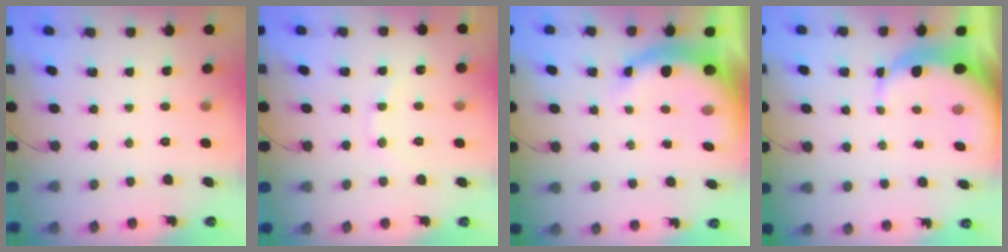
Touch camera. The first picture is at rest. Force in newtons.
{"total": 8.3, "press": 8.2, "slide": 1.4}
{"total": 10.0, "press": 9.8, "slide": 1.8}
{"total": 8.0, "press": 7.9, "slide": 1.4}